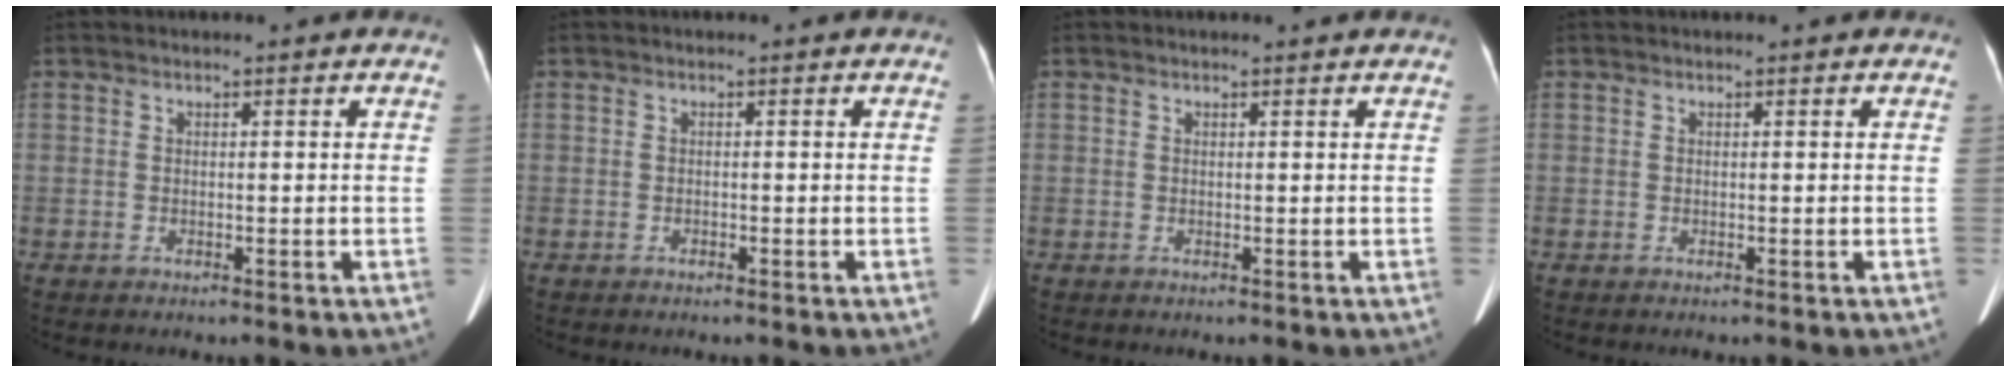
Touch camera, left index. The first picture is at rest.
{"total": 0.0}
{"total": 0.5, "force": [0.5, 0.0, 0.1], "torque": [-0.006, -0.002, 0.006]}
{"total": 0.0}